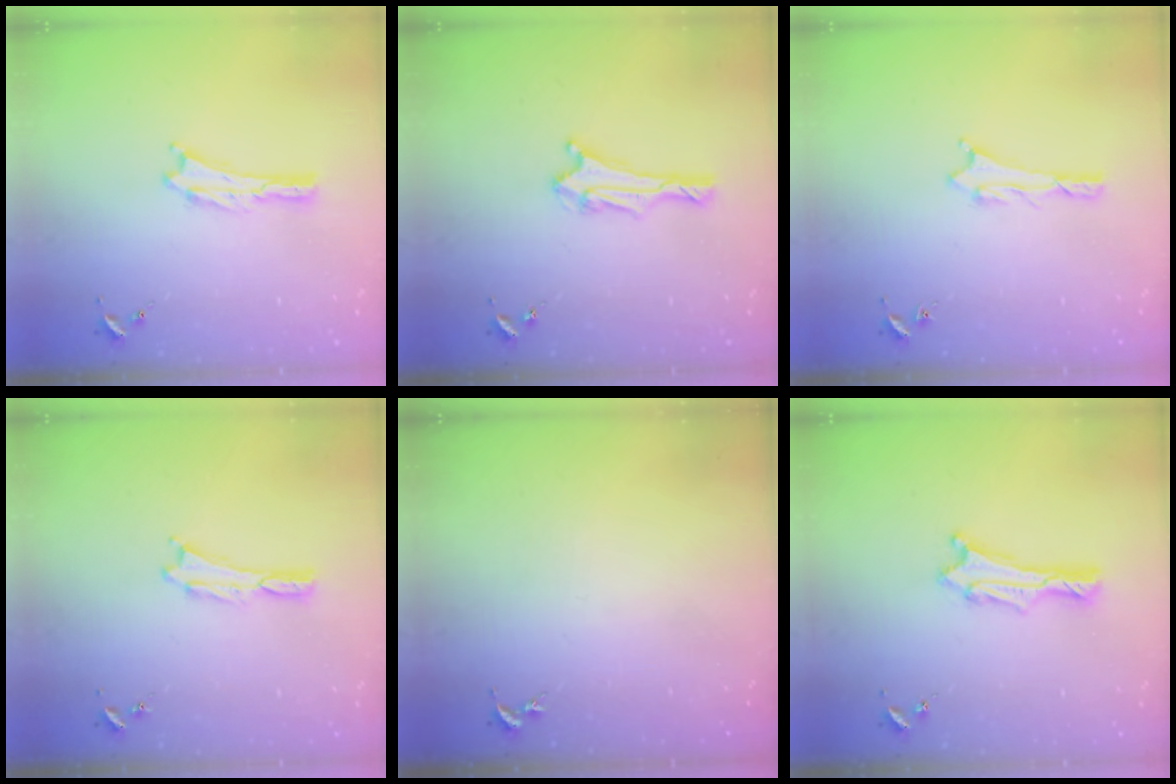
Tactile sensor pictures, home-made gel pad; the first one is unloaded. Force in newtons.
{"total": 2.9, "press": 2.8, "slide": 0.7}
{"total": 0.9, "press": 0.8, "slide": 0.1}
{"total": 0.0}
{"total": 0.0}
{"total": 1.3, "press": 1.3, "slide": 0.1}